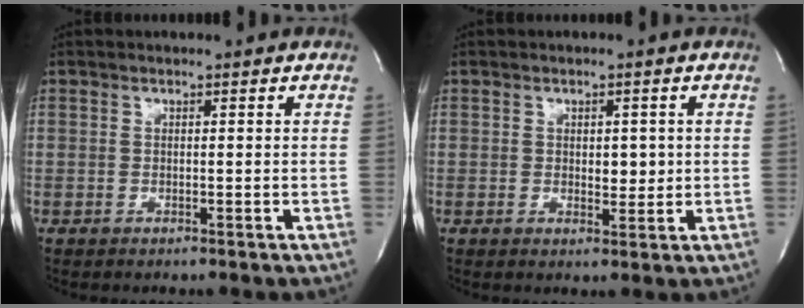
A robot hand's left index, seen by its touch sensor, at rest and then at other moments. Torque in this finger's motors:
{"motor_torque": [0.18, 0.15, 0.06, 0.02]}